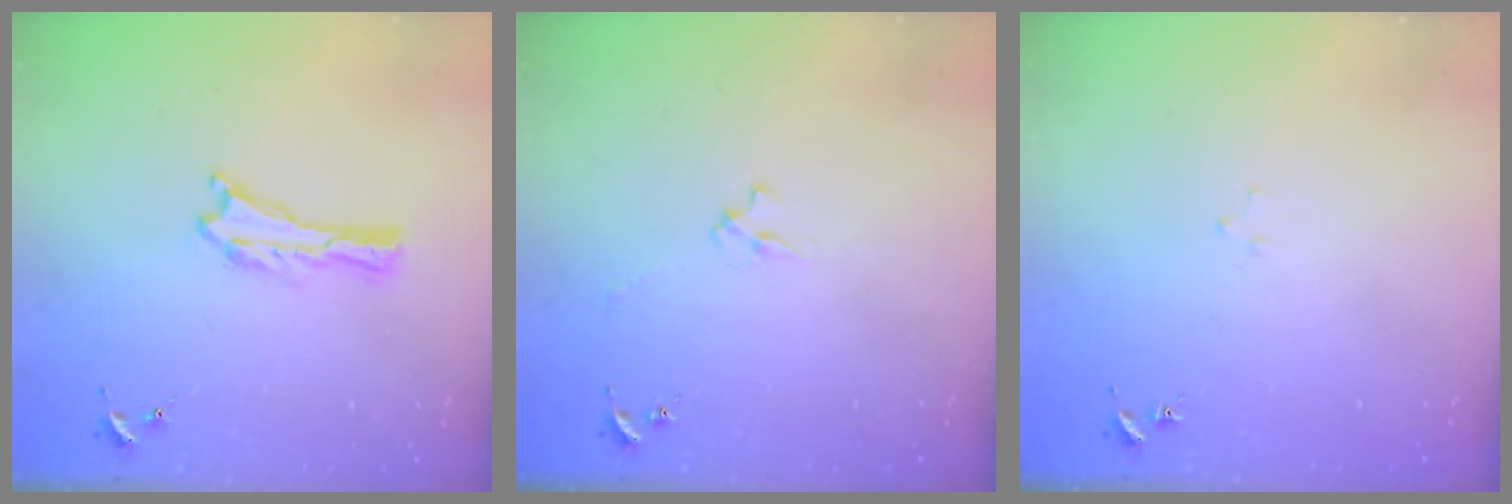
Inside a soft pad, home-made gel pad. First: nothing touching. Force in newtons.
{"total": 2.4, "press": 2.4, "slide": 0.3}
{"total": 1.6, "press": 1.6, "slide": 0.1}